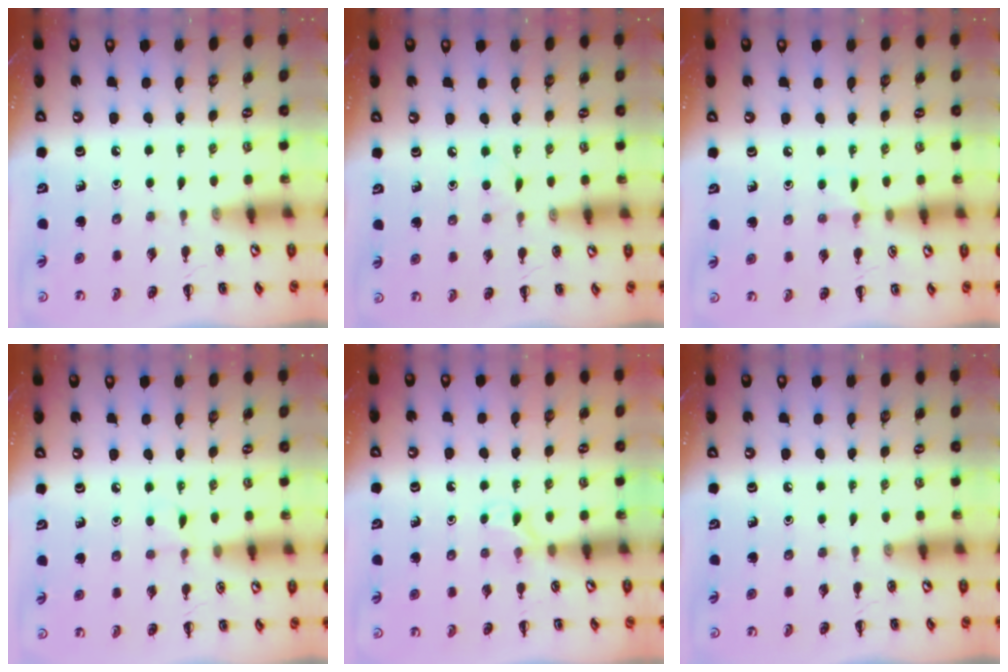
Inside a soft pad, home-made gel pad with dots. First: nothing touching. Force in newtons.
{"total": 2.9, "press": 2.8, "slide": 0.9}
{"total": 5.0, "press": 4.7, "slide": 1.6}
{"total": 5.0, "press": 4.7, "slide": 1.7}
{"total": 5.9, "press": 5.6, "slide": 1.9}
{"total": 0.0}